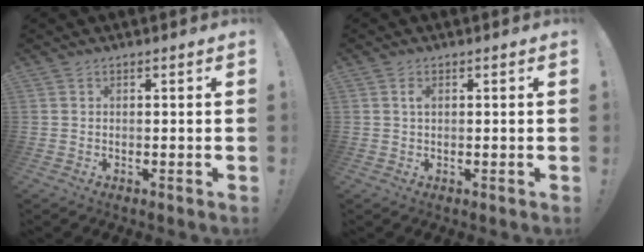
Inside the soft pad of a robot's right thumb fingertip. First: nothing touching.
{"total": 1.2, "force": [0.4, 0.6, 1.0], "torque": [-0.014, -0.001, 0.005]}